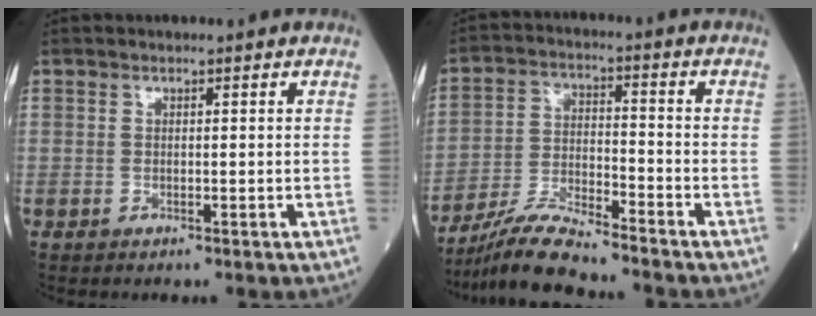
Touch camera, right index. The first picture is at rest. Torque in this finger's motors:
{"motor_torque": [0.06, 0.00, 0.23, 0.03]}